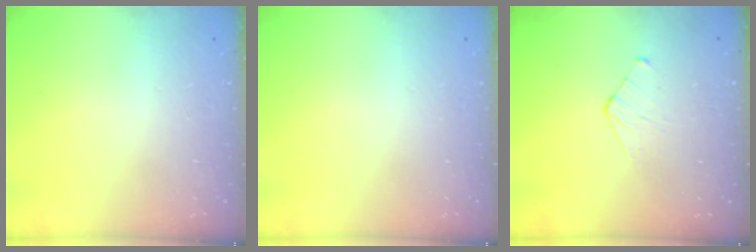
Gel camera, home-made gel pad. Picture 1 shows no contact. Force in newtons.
{"total": 0.0}
{"total": 2.8, "press": 2.7, "slide": 0.3}